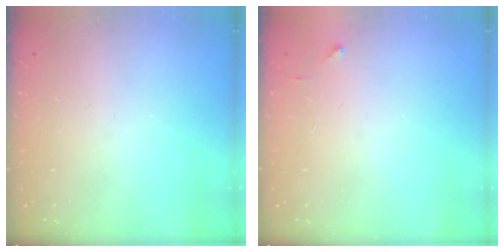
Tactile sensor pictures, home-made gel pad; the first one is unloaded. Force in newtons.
{"total": 2.0, "press": 2.0, "slide": 0.2}